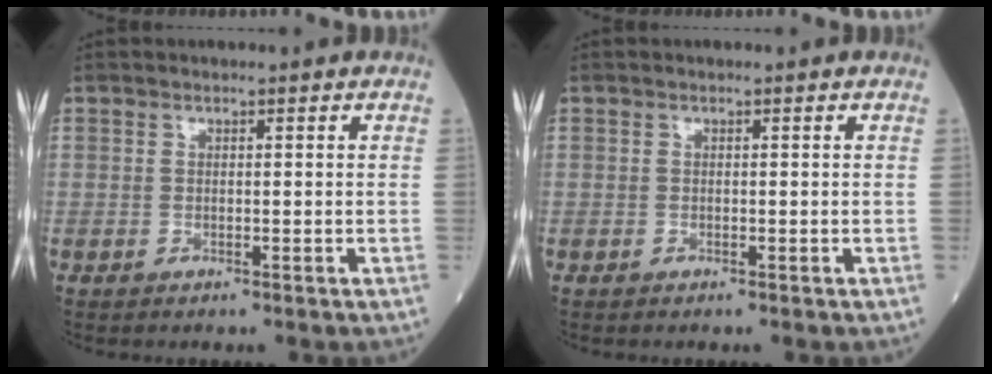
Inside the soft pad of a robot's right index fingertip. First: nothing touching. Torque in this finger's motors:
{"motor_torque": [0.04, 0.00, 0.05, -0.01]}